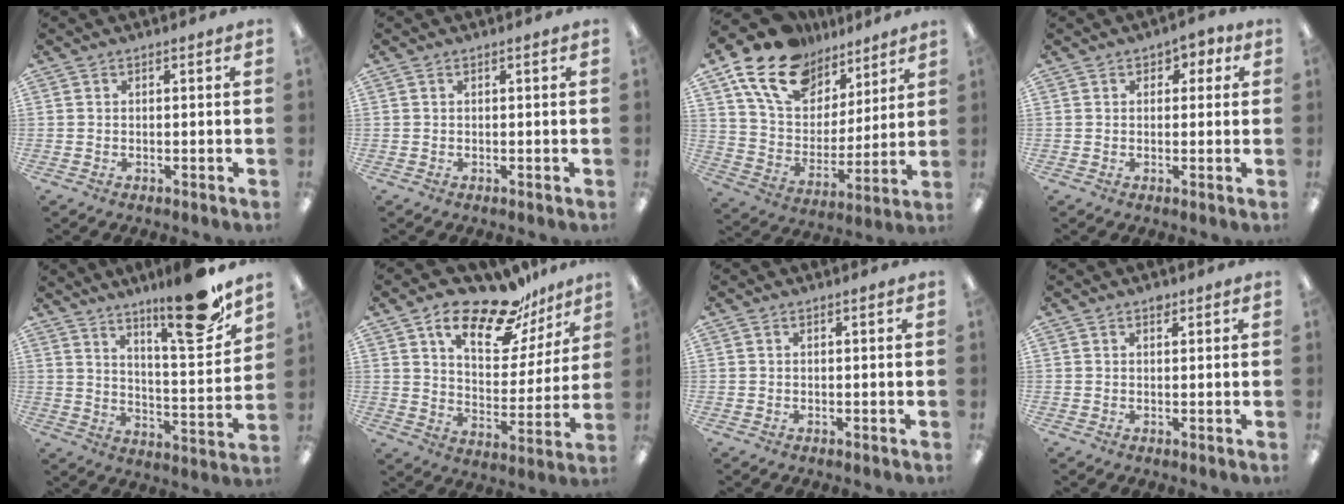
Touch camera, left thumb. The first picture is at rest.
{"total": 0.0}
{"total": 18.4, "force": [12.0, 11.4, 8.0], "torque": [-0.155, -0.057, 0.222]}
{"total": 2.8, "force": [1.0, 2.0, 1.7], "torque": [-0.018, 0.002, 0.013]}
{"total": 18.1, "force": [13.7, 3.7, 11.3], "torque": [-0.151, -0.094, 0.211]}
{"total": 18.1, "force": [14.2, 7.0, 8.8], "torque": [-0.144, -0.096, 0.243]}
{"total": 0.0}
{"total": 1.3, "force": [1.0, 0.6, 0.5], "torque": [-0.003, -0.003, 0.017]}